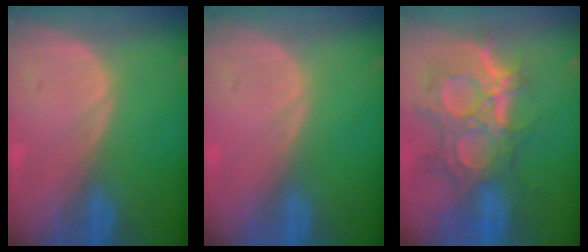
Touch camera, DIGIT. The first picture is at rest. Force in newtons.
{"total": 0.0}
{"total": 11.9, "press": 10.7, "slide": 5.3}